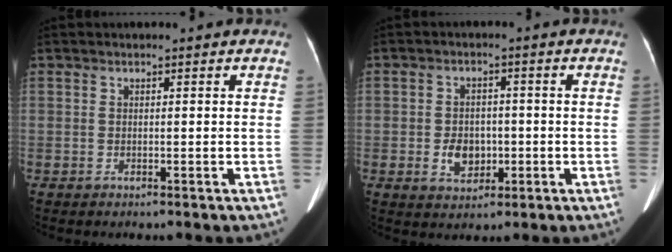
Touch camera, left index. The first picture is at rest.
{"total": 4.9, "force": [-1.1, 3.6, 3.1], "torque": [-0.055, 0.007, -0.011]}